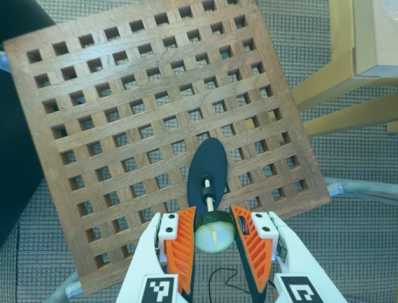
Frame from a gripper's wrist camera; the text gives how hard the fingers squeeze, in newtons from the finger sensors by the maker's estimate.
{"total": 12.7, "left": 12.6, "right": 12.8}